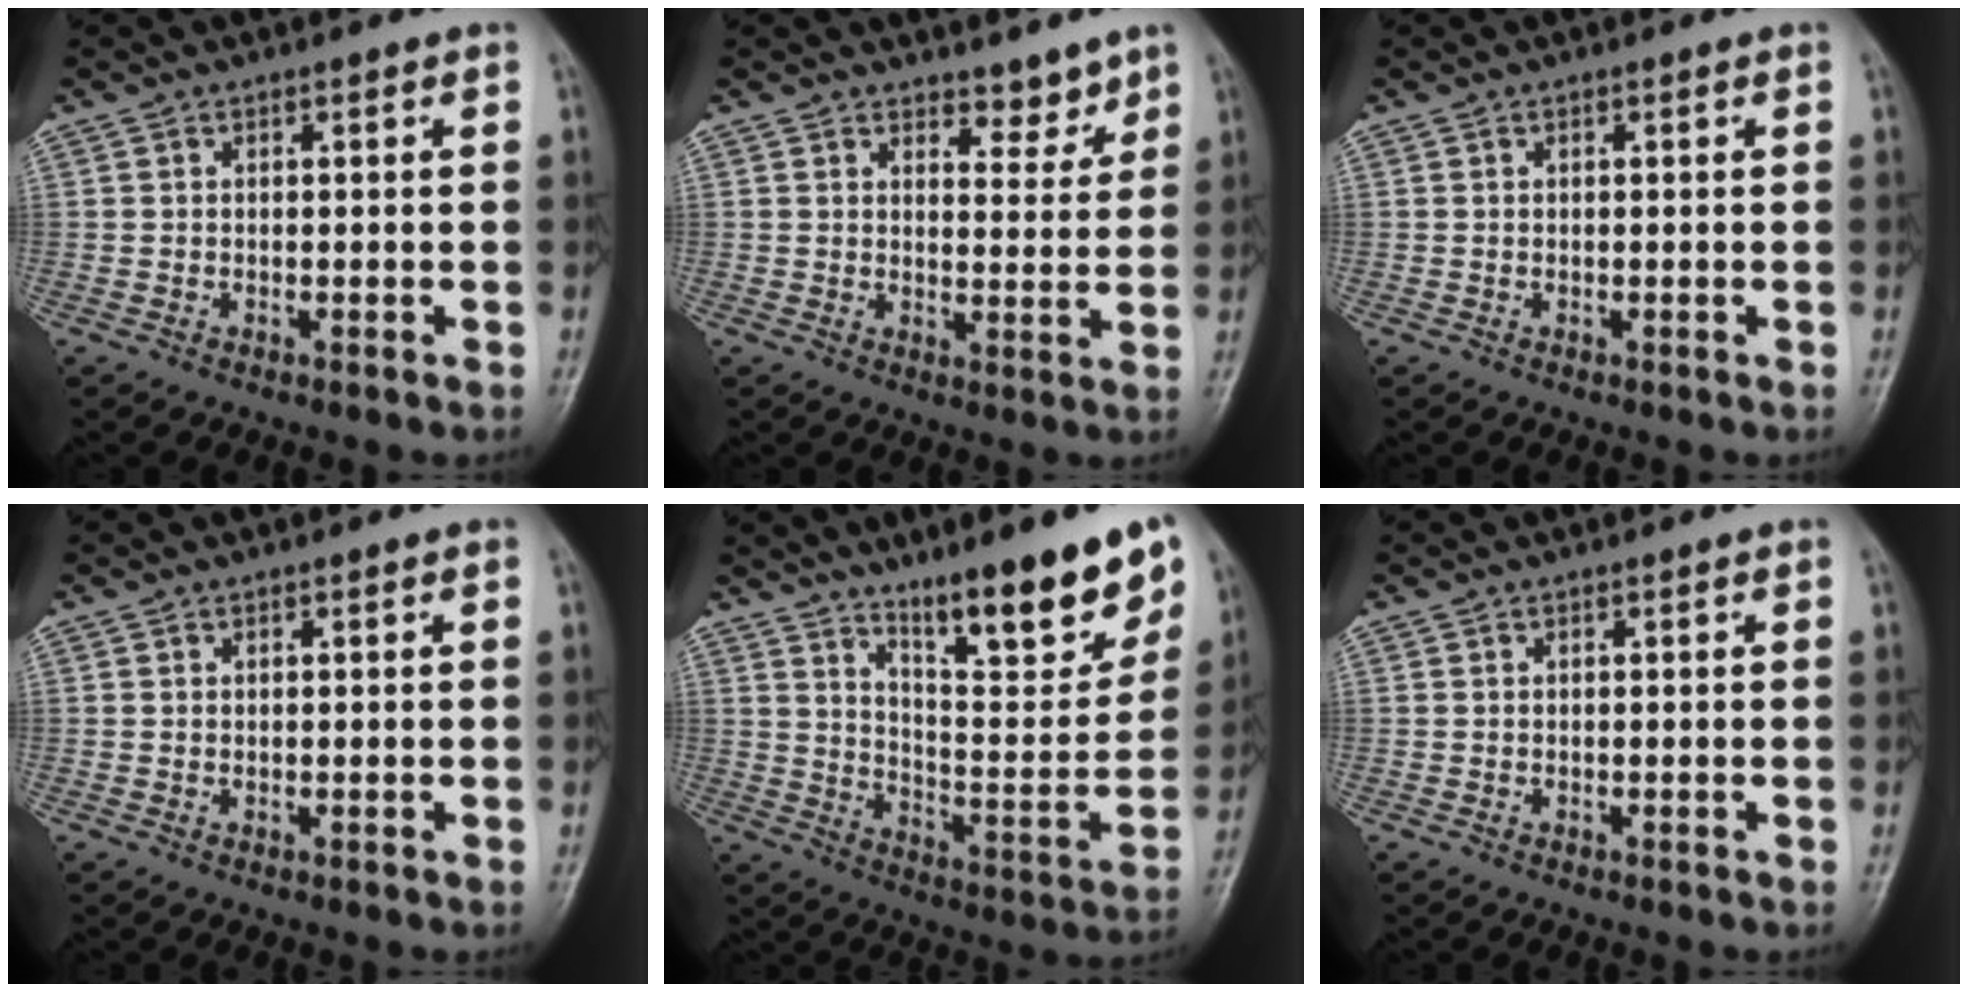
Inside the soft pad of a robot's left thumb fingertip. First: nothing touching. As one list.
[{"total": 4.4, "force": [3.7, 2.0, 1.5], "torque": [0.006, -0.029, 0.054]}, {"total": 0.0}, {"total": 0.0}, {"total": 18.8, "force": [12.4, 4.5, 13.4], "torque": [-0.156, -0.077, 0.200]}, {"total": 0.0}]